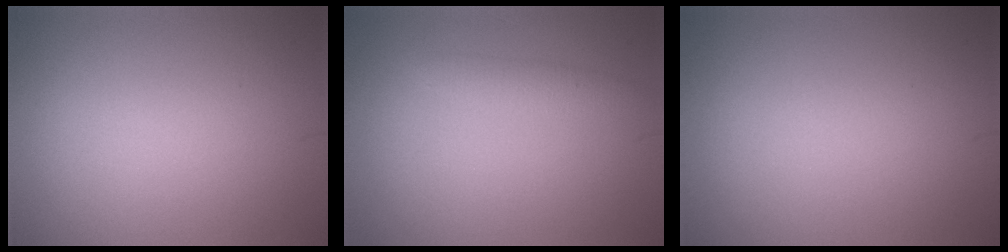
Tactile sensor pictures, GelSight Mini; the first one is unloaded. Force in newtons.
{"total": 1.4, "press": 1.4, "slide": 0.1}
{"total": 0.0}